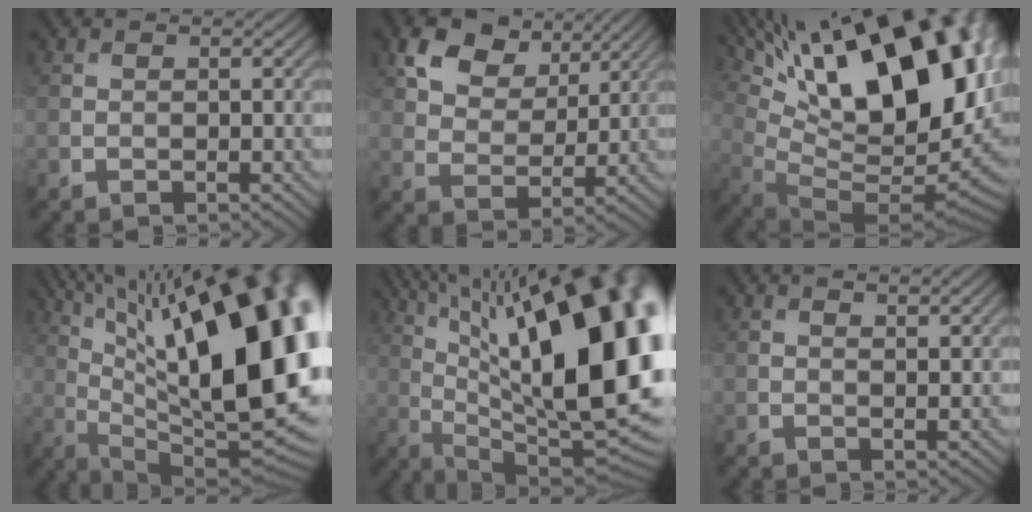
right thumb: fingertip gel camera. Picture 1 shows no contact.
{"total": 8.5, "force": [5.0, 5.3, 4.4], "torque": [-0.097, 0.001, 0.087]}
{"total": 20.9, "force": [8.7, 8.5, 17.0], "torque": [-0.269, 0.034, 0.169]}
{"total": 22.2, "force": [6.1, 7.7, 19.9], "torque": [-0.279, 0.040, 0.096]}
{"total": 22.2, "force": [5.5, 8.1, 19.9], "torque": [-0.278, 0.040, 0.083]}
{"total": 1.7, "force": [1.3, -0.1, 1.1], "torque": [-0.021, -0.005, 0.027]}